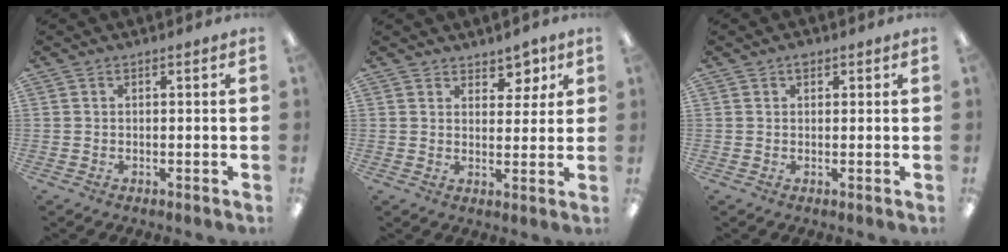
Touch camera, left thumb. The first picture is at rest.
{"total": 5.2, "force": [4.0, 3.0, 1.5], "torque": [-0.002, -0.024, 0.065]}
{"total": 1.6, "force": [1.0, 0.9, 0.9], "torque": [-0.010, 0.000, 0.016]}